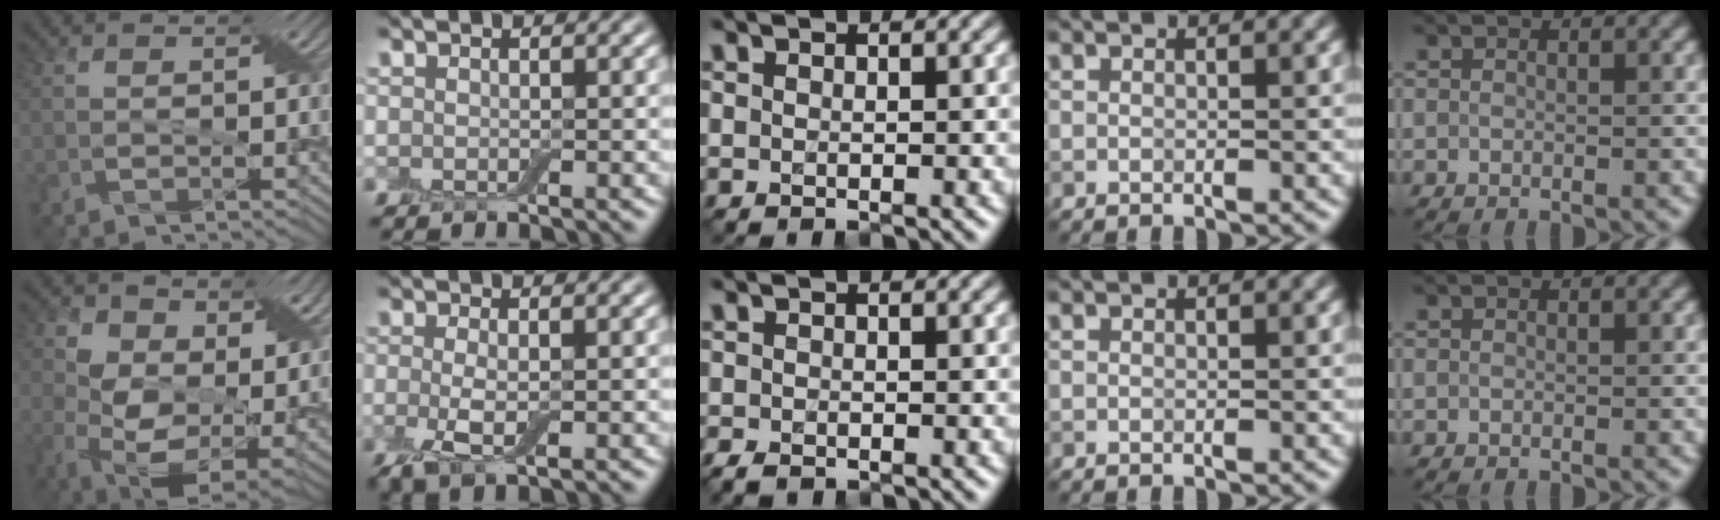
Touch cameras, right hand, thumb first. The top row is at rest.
{"thumb": {"total": 13.4, "force": [3.8, 8.4, 9.7], "torque": [-0.203, -0.029, 0.080]}, "index": {"total": 3.0, "force": [-0.3, 1.2, 2.8], "torque": [-0.068, -0.009, -0.008]}, "middle": {"total": 1.7, "force": [-1.4, 0.6, 0.8], "torque": [-0.020, -0.011, -0.028]}}